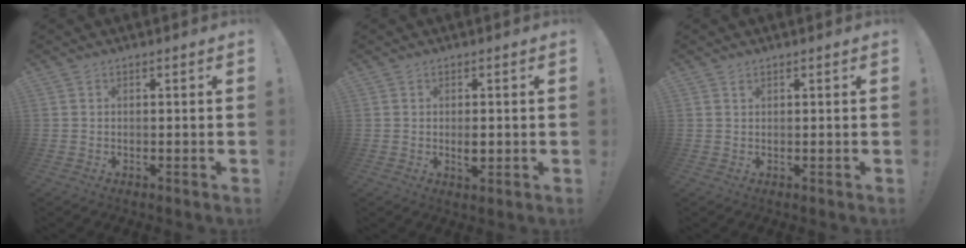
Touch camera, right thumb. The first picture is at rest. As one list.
[{"total": 2.9, "force": [-0.3, 1.5, 2.5], "torque": [-0.031, -0.002, -0.006]}, {"total": 0.8, "force": [0.6, 0.3, 0.4], "torque": [-0.002, -0.004, 0.011]}]